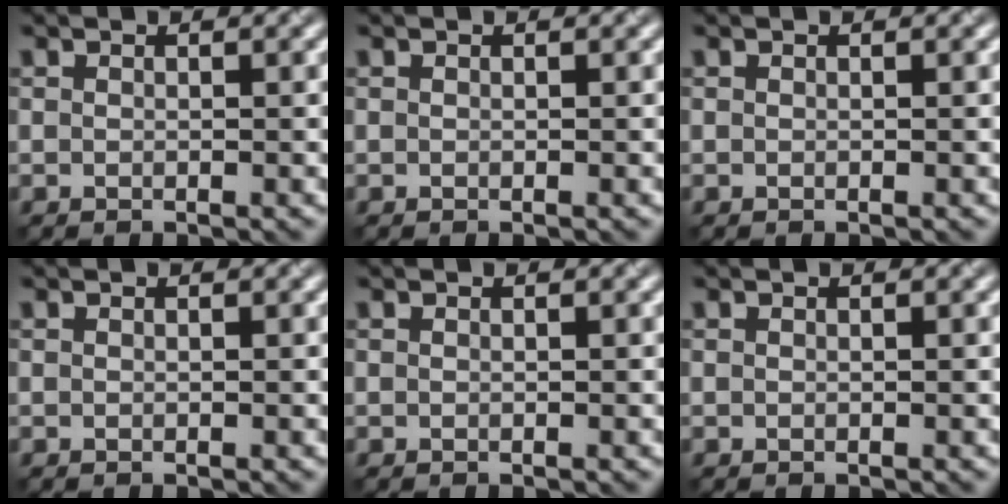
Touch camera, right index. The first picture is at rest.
{"total": 0.0}
{"total": 0.0}
{"total": 0.0}
{"total": 0.0}
{"total": 0.0}